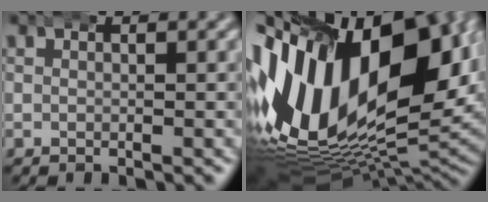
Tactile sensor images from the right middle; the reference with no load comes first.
{"total": 29.5, "force": [0.5, 19.3, 22.4], "torque": [-0.401, -0.032, 0.026]}